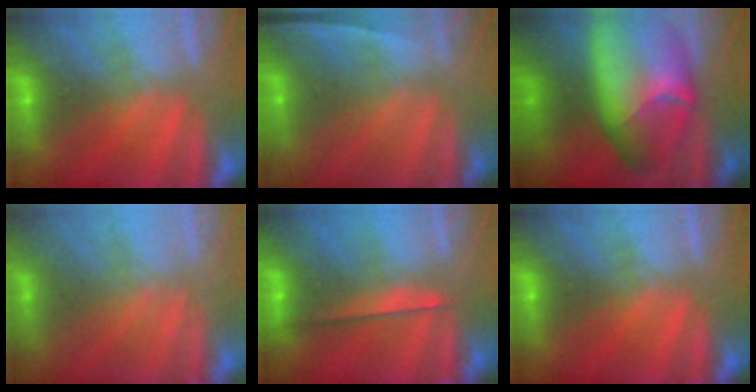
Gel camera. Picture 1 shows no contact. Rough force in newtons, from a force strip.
{"total": 1.6}
{"total": 8.7}
{"total": 2.0}
{"total": 2.3}
{"total": 0.0}